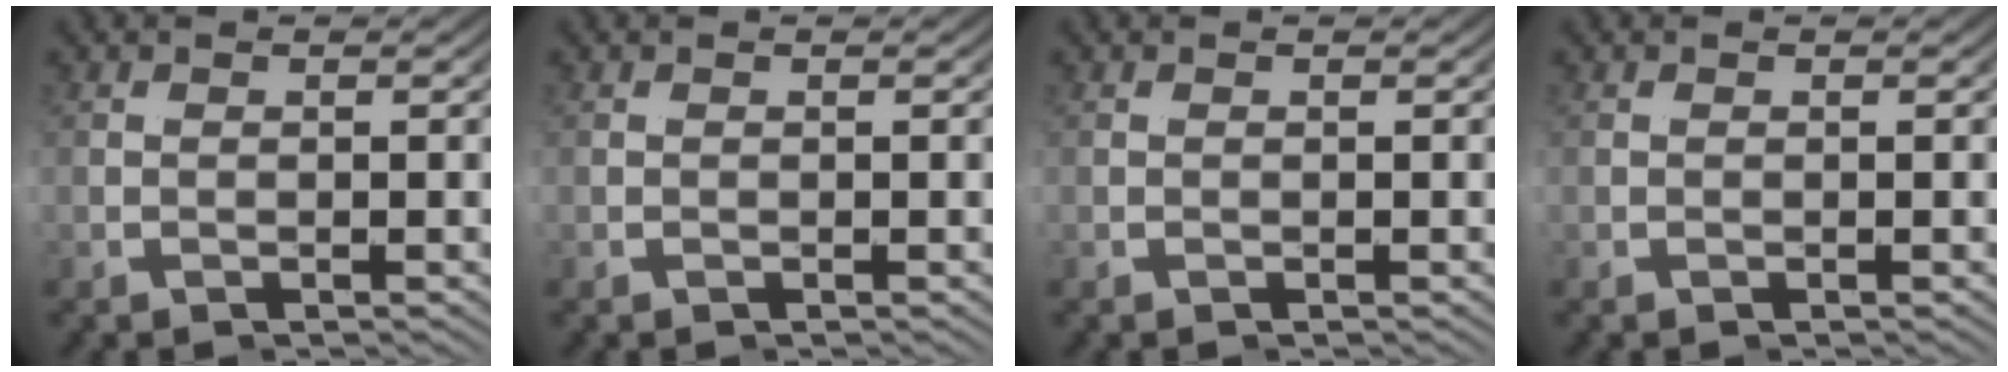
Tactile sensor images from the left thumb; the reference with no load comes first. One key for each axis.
{"total": 0.0}
{"total": 0.0}
{"total": 0.0}